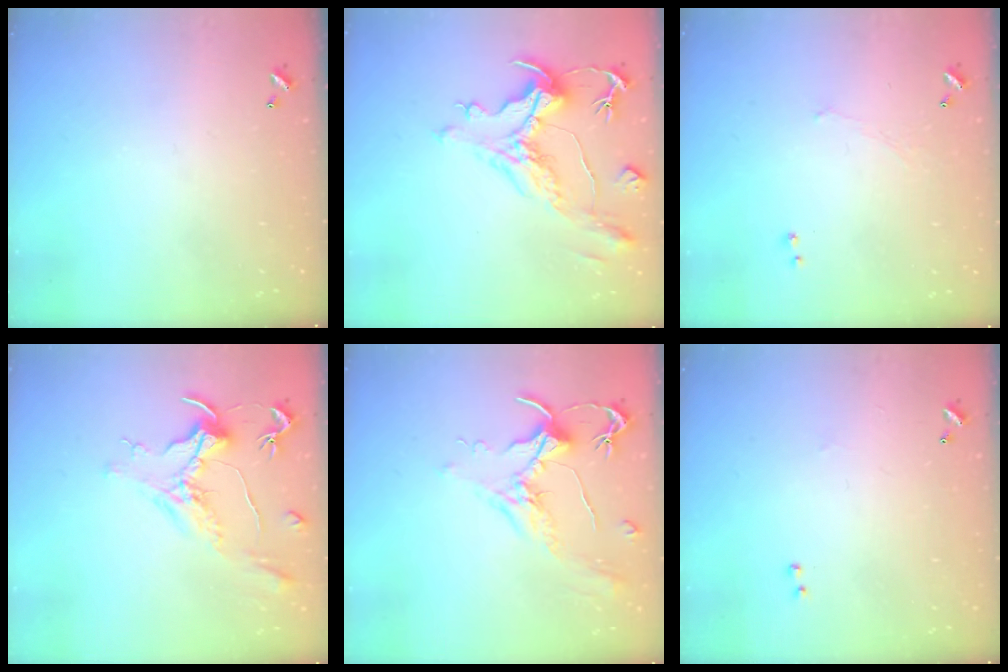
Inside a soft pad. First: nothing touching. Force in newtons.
{"total": 2.0, "press": 1.0, "slide": 1.8}
{"total": 0.7, "press": 0.3, "slide": 0.6}
{"total": 1.6, "press": 1.4, "slide": 0.6}
{"total": 1.8, "press": 1.7, "slide": 0.8}
{"total": 2.1, "press": 2.0, "slide": 0.7}